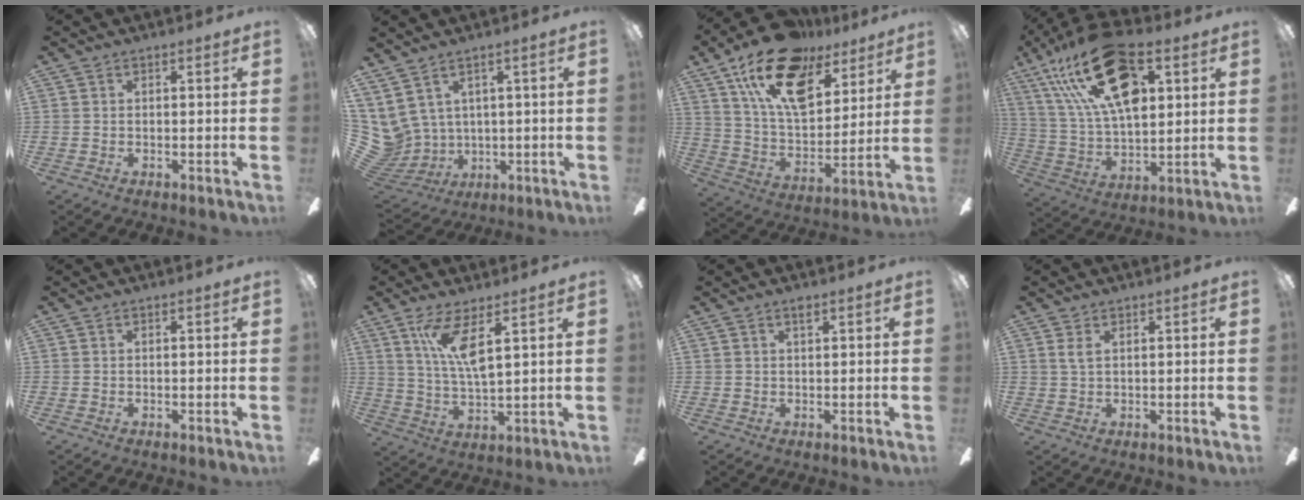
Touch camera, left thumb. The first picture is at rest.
{"total": 7.6, "force": [3.3, 6.4, 2.1], "torque": [-0.099, -0.031, 0.072]}
{"total": 21.7, "force": [13.5, 11.3, 12.7], "torque": [-0.221, -0.066, 0.241]}
{"total": 25.5, "force": [12.0, 12.7, 18.5], "torque": [-0.328, -0.038, 0.207]}
{"total": 0.0}
{"total": 10.6, "force": [5.7, 2.6, 8.5], "torque": [-0.176, -0.016, 0.098]}
{"total": 1.1, "force": [0.9, 0.2, 0.6], "torque": [-0.007, -0.003, 0.015]}
{"total": 0.7, "force": [0.5, 0.2, 0.4], "torque": [-0.010, 0.001, 0.009]}